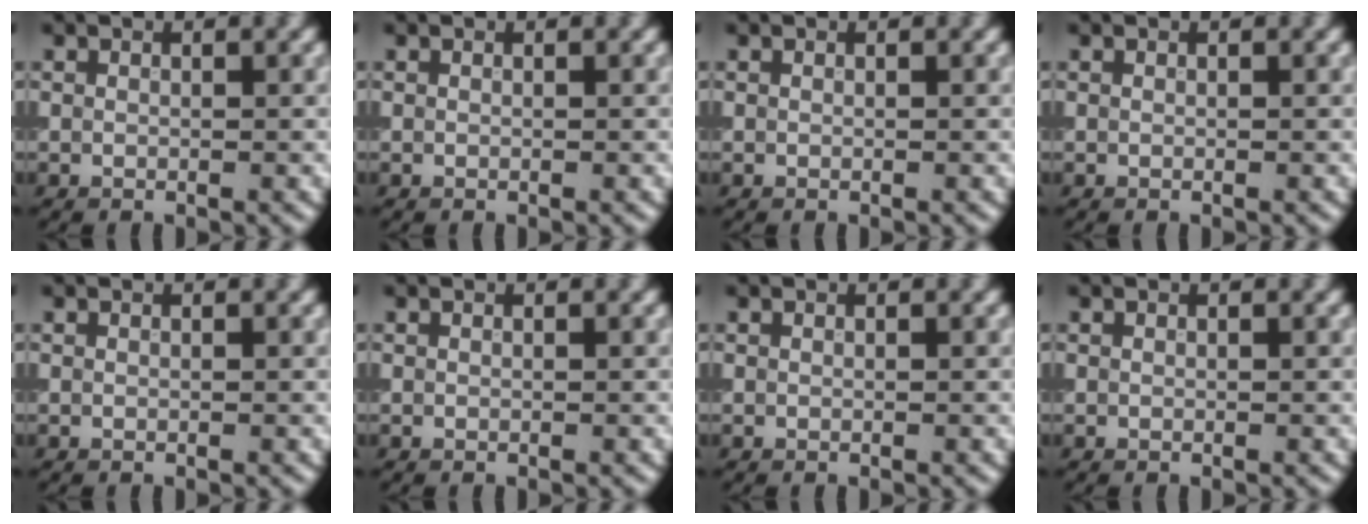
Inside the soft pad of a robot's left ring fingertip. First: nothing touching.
{"total": 0.0}
{"total": 0.0}
{"total": 0.0}
{"total": 0.0}
{"total": 0.0}
{"total": 0.0}
{"total": 0.0}